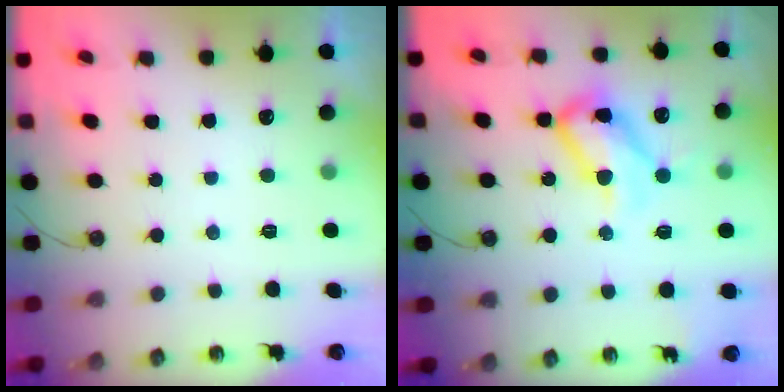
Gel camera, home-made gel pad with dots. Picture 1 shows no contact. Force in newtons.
{"total": 15.3, "press": 15.2, "slide": 1.2}